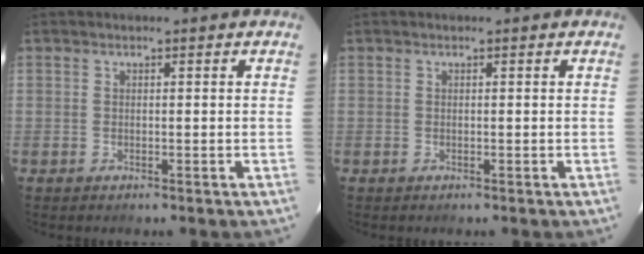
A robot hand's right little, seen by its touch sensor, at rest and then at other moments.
{"total": 0.0}